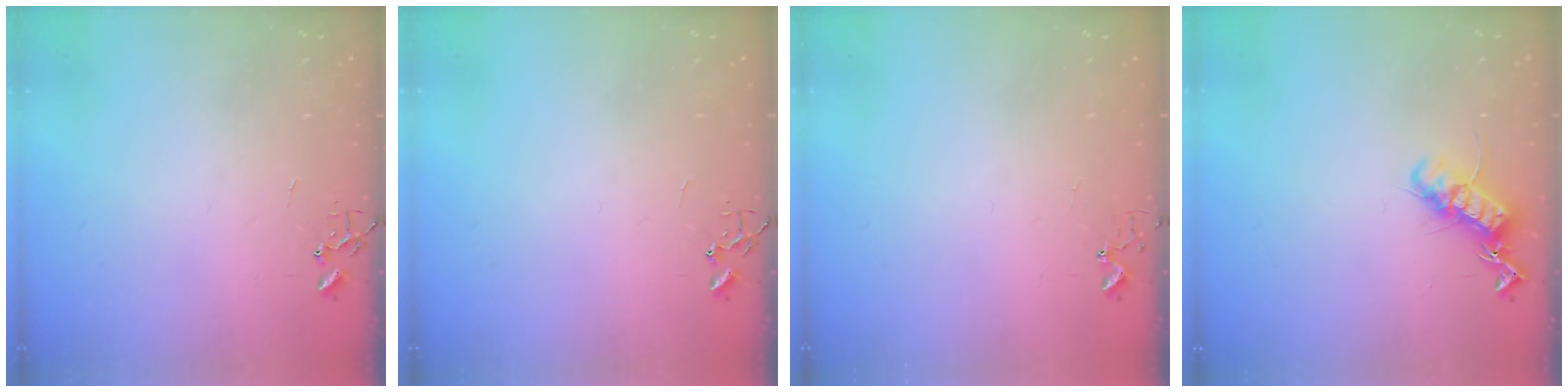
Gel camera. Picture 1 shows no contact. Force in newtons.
{"total": 0.0}
{"total": 2.7, "press": 2.7, "slide": 0.2}
{"total": 13.0, "press": 13.0, "slide": 0.3}